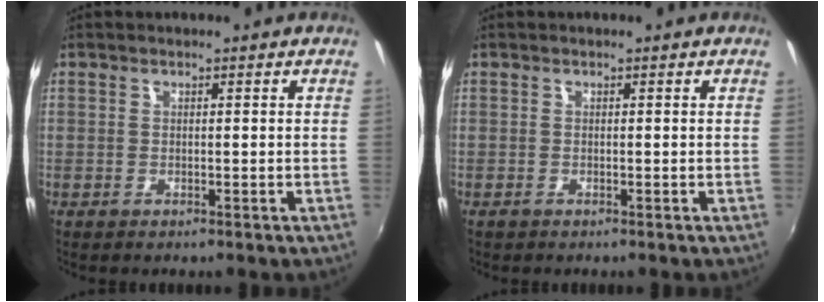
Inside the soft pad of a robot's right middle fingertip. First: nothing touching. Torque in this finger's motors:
{"motor_torque": [0.08, -0.07, 0.01, 0.01]}